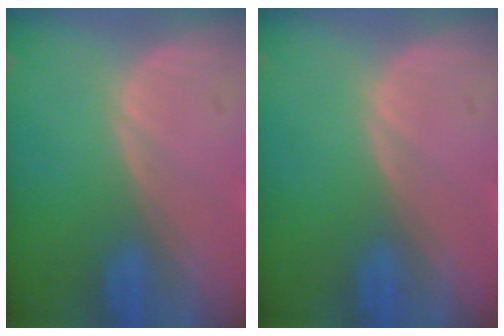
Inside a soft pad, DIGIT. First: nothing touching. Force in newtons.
{"total": 0.0}